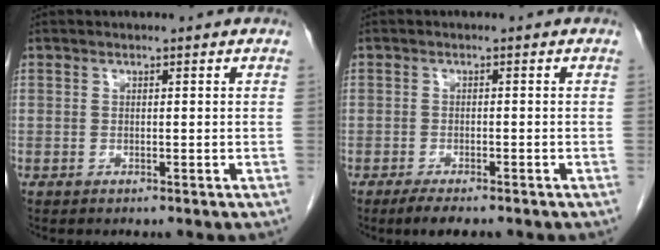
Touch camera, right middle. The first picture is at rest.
{"total": 3.4, "force": [-2.6, 0.7, 2.1], "torque": [-0.039, -0.009, -0.038]}